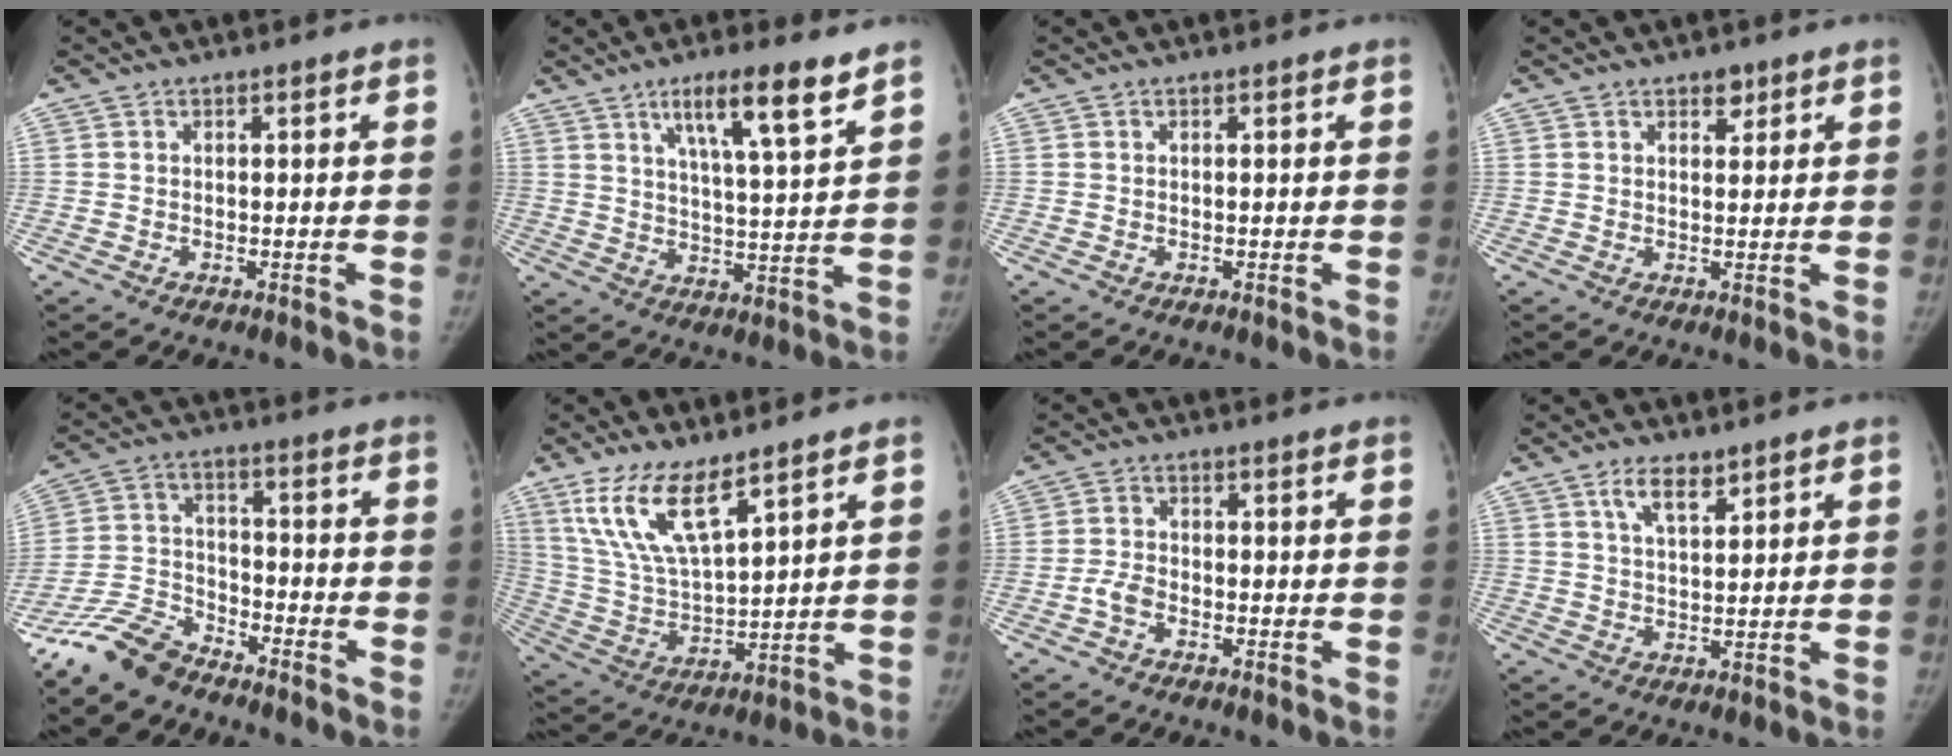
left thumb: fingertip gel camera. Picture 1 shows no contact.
{"total": 10.8, "force": [6.7, 1.5, 8.3], "torque": [-0.132, -0.035, 0.112]}
{"total": 0.0}
{"total": 2.1, "force": [1.4, 1.3, 0.9], "torque": [0.005, -0.007, 0.019]}
{"total": 9.6, "force": [-8.2, 3.8, 3.0], "torque": [-0.061, 0.044, -0.169]}
{"total": 12.9, "force": [8.4, 3.7, 9.0], "torque": [-0.171, -0.039, 0.181]}
{"total": 2.9, "force": [-1.6, 1.6, 1.8], "torque": [-0.039, 0.013, -0.034]}
{"total": 4.7, "force": [3.2, 1.9, 2.9], "torque": [-0.040, -0.019, 0.061]}